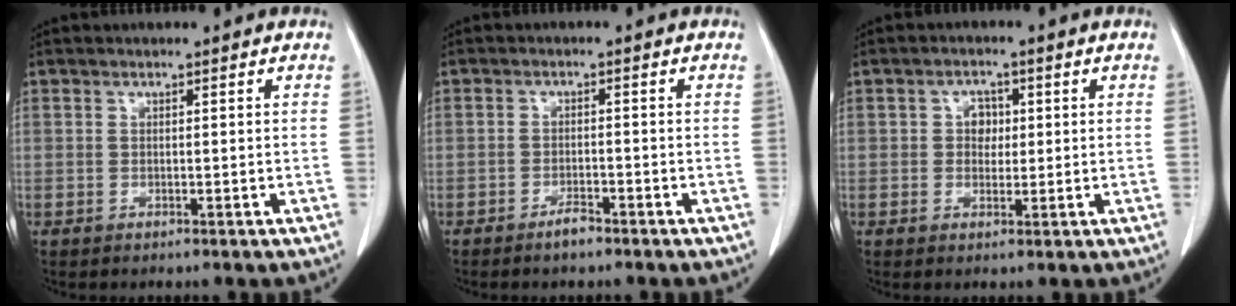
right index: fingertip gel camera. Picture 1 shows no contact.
{"total": 2.0, "force": [-1.6, 0.5, 1.1], "torque": [-0.021, 0.001, -0.025]}
{"total": 2.8, "force": [0.4, 2.2, 1.6], "torque": [-0.022, 0.005, 0.007]}